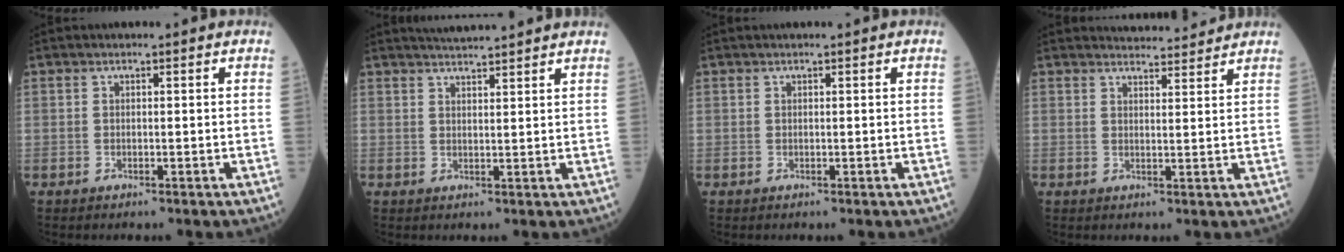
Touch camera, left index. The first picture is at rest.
{"total": 5.5, "force": [5.2, -0.4, 1.7], "torque": [-0.029, 0.023, 0.074]}
{"total": 1.0, "force": [0.9, -0.1, 0.4], "torque": [-0.006, 0.018, 0.019]}
{"total": 6.6, "force": [6.5, 0.5, 0.8], "torque": [-0.012, 0.012, 0.081]}